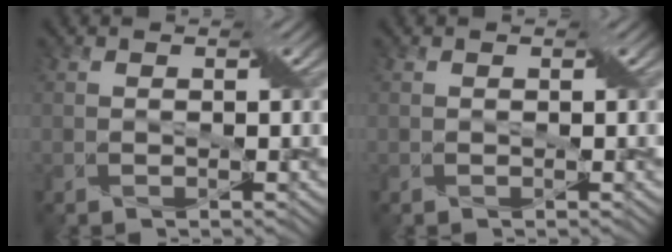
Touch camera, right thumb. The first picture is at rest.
{"total": 0.0}